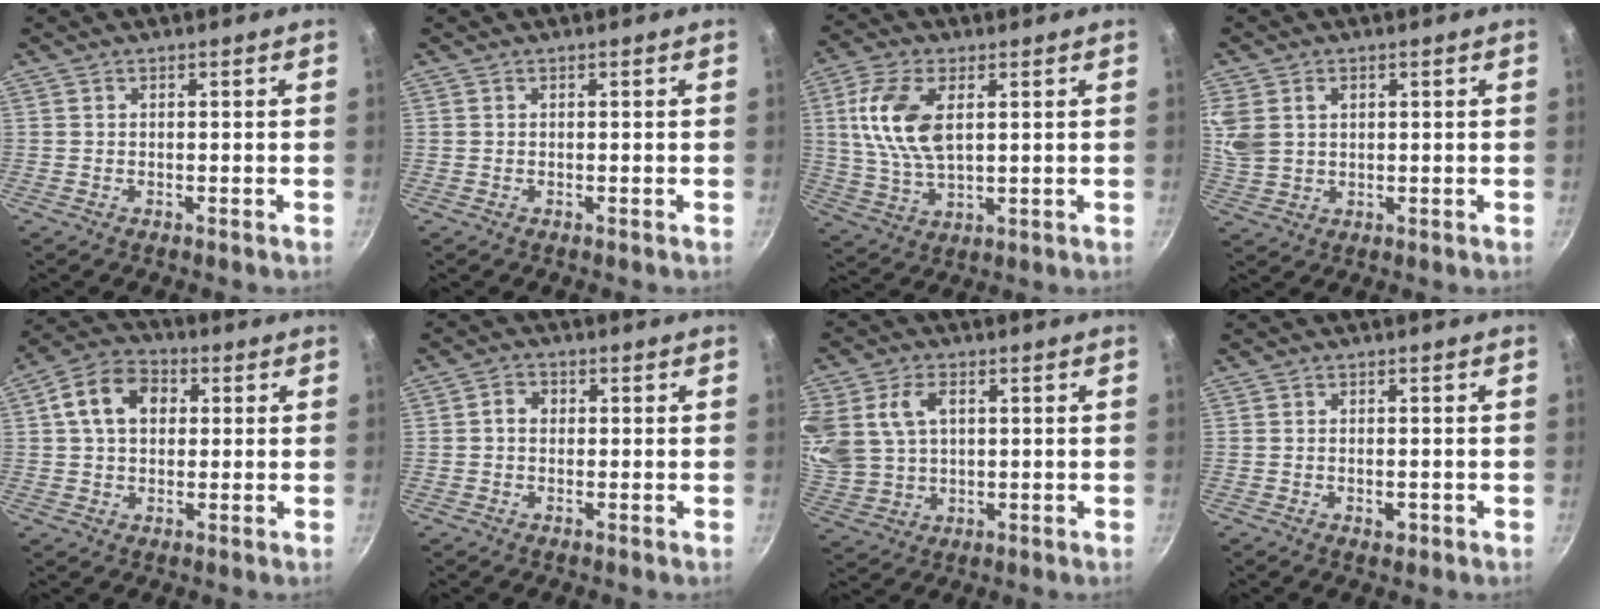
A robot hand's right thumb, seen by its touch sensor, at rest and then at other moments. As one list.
[{"total": 0.0}, {"total": 12.1, "force": [2.8, 6.4, 9.9], "torque": [-0.194, -0.004, 0.056]}, {"total": 7.8, "force": [2.6, 5.8, 4.6], "torque": [-0.092, -0.001, 0.057]}, {"total": 10.7, "force": [2.4, 7.8, 6.9], "torque": [-0.096, 0.018, 0.026]}, {"total": 3.0, "force": [0.2, 2.5, 1.8], "torque": [-0.020, 0.009, -0.001]}, {"total": 17.1, "force": [4.8, 12.8, 10.4], "torque": [-0.238, 0.015, 0.103]}, {"total": 1.9, "force": [-0.6, 1.2, 1.4], "torque": [-0.020, -0.001, -0.009]}]